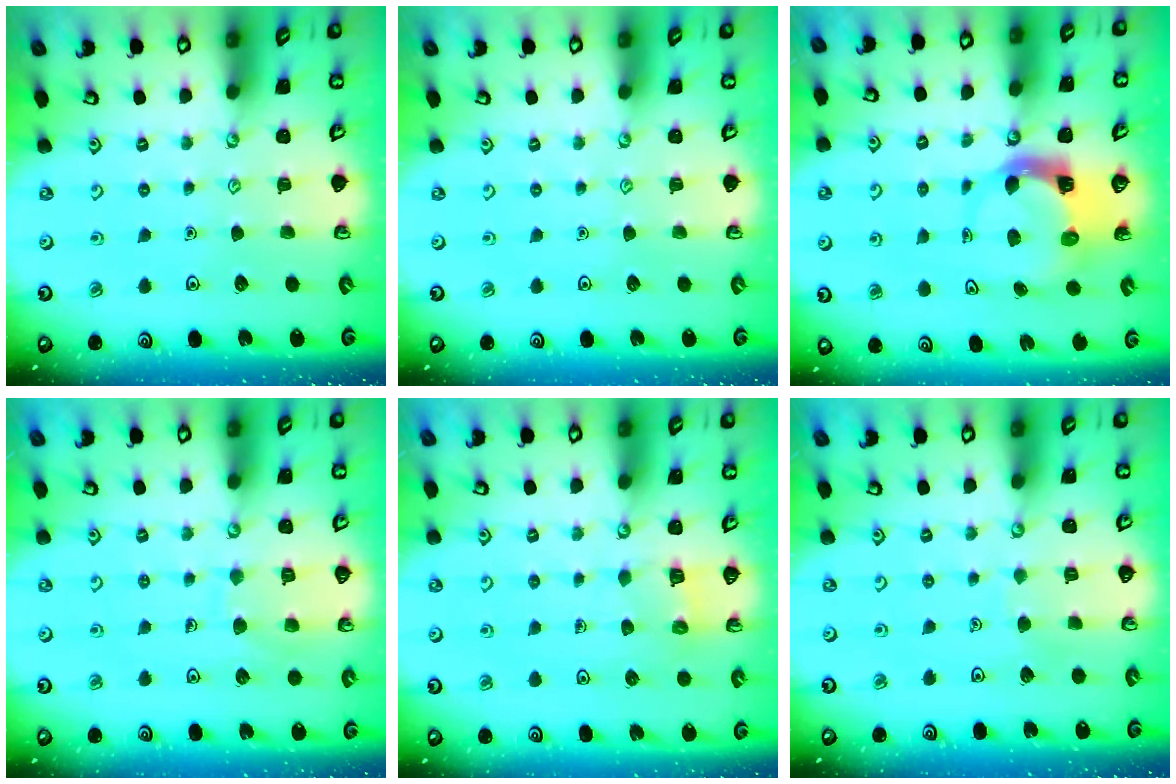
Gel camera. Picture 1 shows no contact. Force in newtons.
{"total": 0.0}
{"total": 6.2, "press": 6.1, "slide": 1.1}
{"total": 7.7, "press": 7.7, "slide": 0.6}
{"total": 3.8, "press": 3.8, "slide": 0.4}
{"total": 3.0, "press": 3.0, "slide": 0.2}